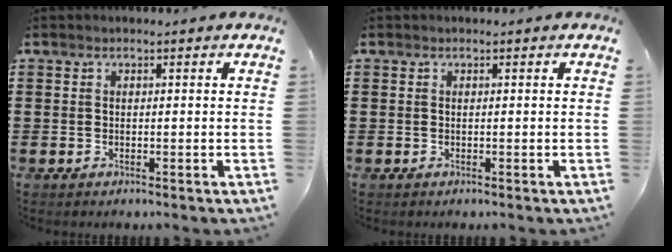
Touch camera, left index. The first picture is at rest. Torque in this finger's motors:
{"motor_torque": [0.00, 0.00, 0.00, 0.00]}